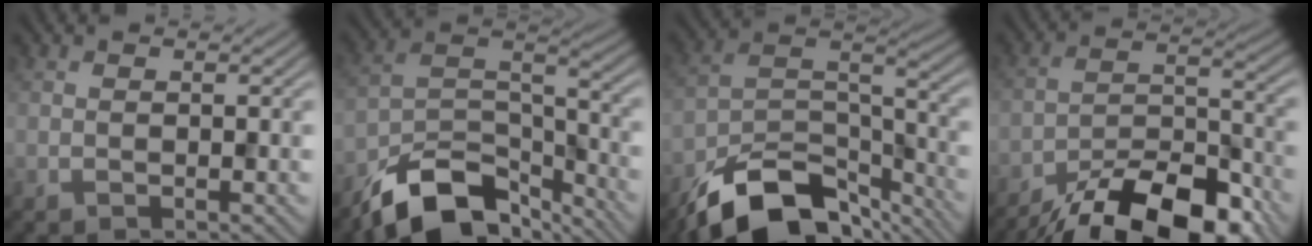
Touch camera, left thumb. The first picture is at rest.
{"total": 12.7, "force": [-9.7, 5.2, 6.3], "torque": [-0.112, -0.006, -0.181]}
{"total": 14.5, "force": [-11.0, 6.2, 7.0], "torque": [-0.138, -0.008, -0.189]}
{"total": 16.5, "force": [-13.0, 5.5, 8.4], "torque": [-0.146, -0.028, -0.202]}